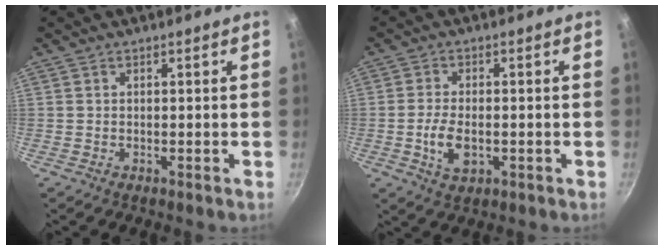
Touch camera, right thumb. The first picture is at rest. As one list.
[{"total": 6.2, "force": [-1.3, 3.5, 5.0], "torque": [-0.097, 0.006, -0.022]}]